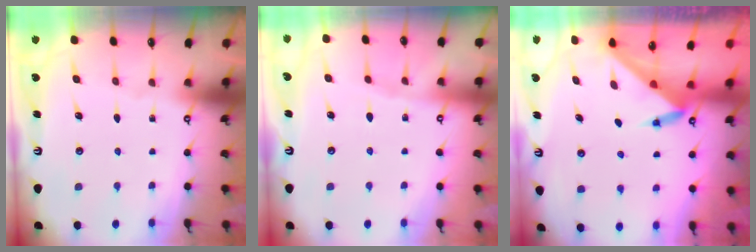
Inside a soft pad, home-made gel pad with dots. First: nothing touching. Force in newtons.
{"total": 3.0, "press": 2.9, "slide": 0.6}
{"total": 3.6, "press": 3.6, "slide": 0.3}